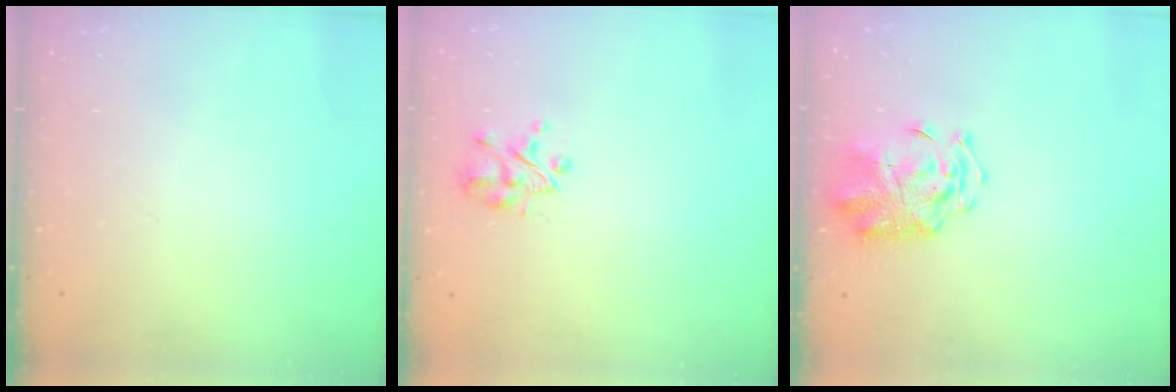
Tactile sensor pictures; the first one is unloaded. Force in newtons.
{"total": 3.8, "press": 3.7, "slide": 0.9}
{"total": 3.1, "press": 3.0, "slide": 1.0}